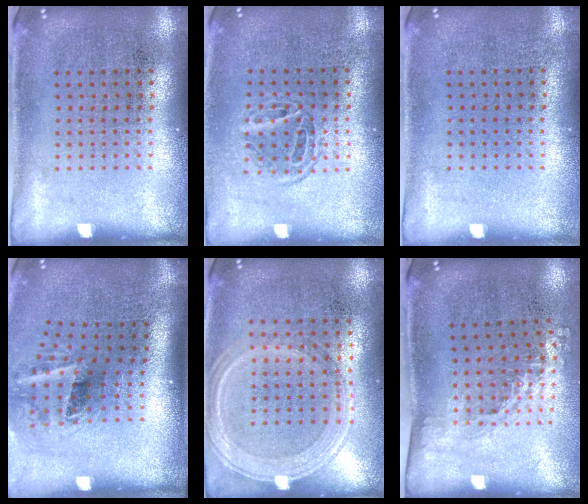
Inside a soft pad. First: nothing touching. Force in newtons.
{"total": 1.2, "press": 1.0, "slide": 0.6}
{"total": 0.0}
{"total": 2.2, "press": 1.3, "slide": 1.7}
{"total": 1.2, "press": 1.1, "slide": 0.5}
{"total": 1.3, "press": 0.9, "slide": 0.9}